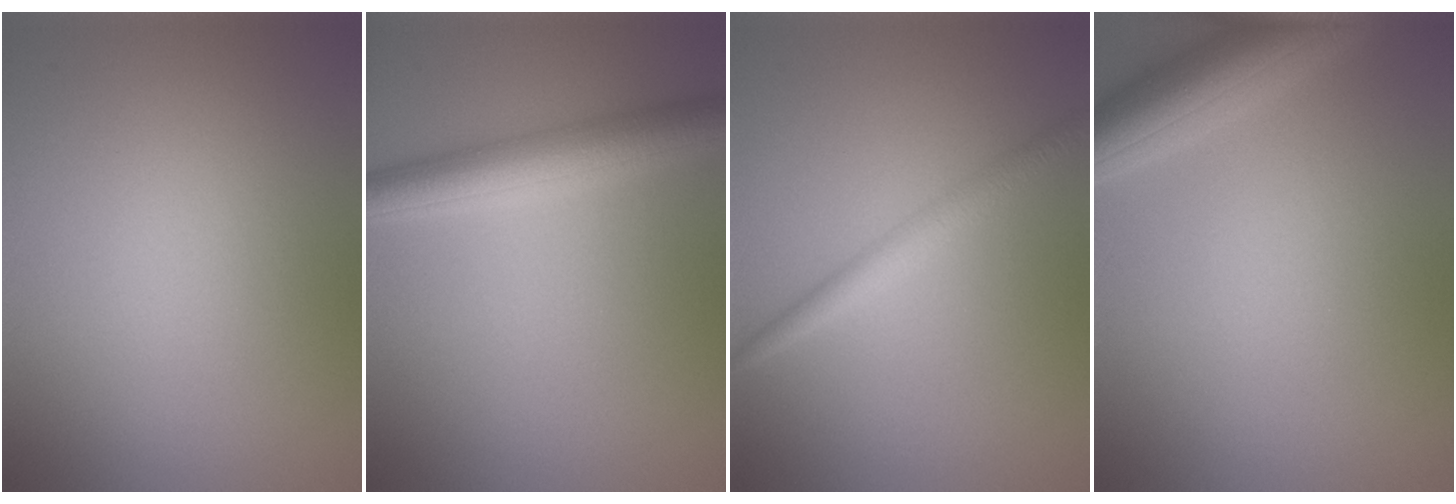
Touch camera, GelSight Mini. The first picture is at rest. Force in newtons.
{"total": 4.7, "press": 4.7, "slide": 0.1}
{"total": 2.1, "press": 2.1, "slide": 0.1}
{"total": 5.3, "press": 5.3, "slide": 0.3}